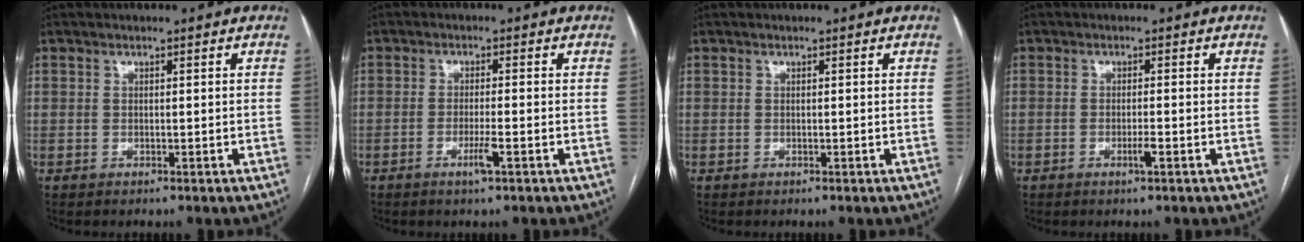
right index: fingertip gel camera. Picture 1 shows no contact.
{"total": 3.0, "force": [-1.5, -0.1, 2.6], "torque": [-0.051, -0.005, -0.028]}
{"total": 0.0}
{"total": 1.7, "force": [-0.8, -0.1, 1.5], "torque": [-0.030, -0.003, -0.015]}